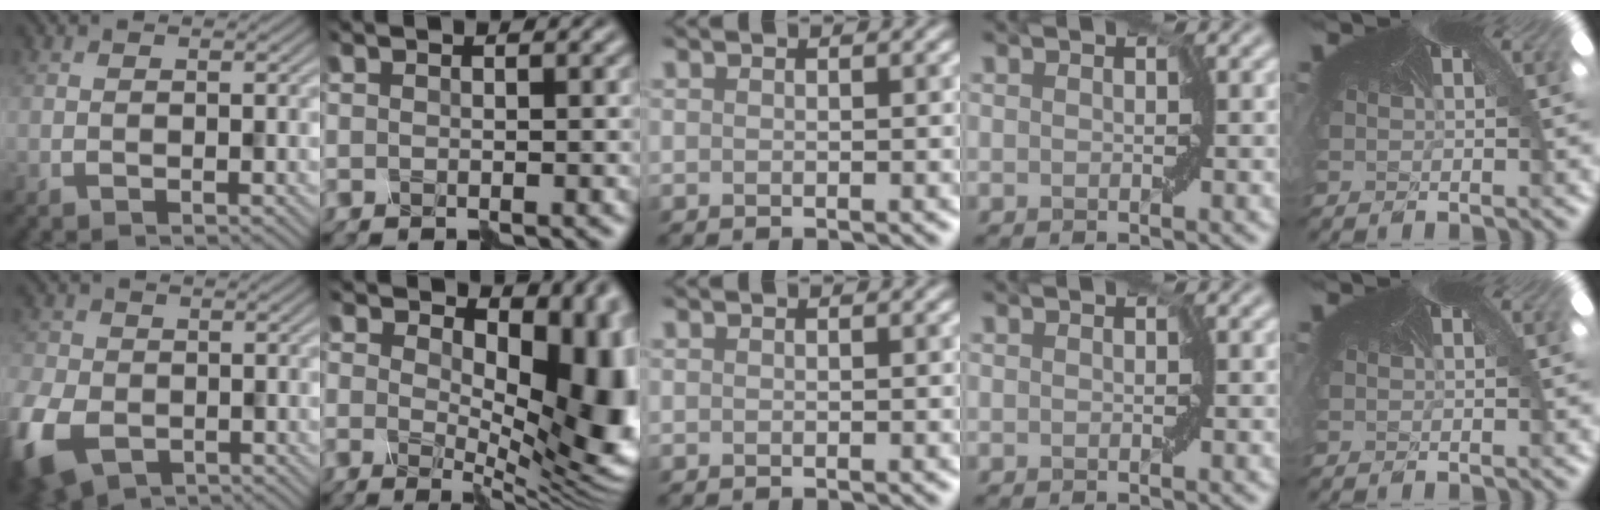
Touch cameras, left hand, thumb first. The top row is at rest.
{"thumb": {"total": 9.2, "force": [-4.2, 6.4, 5.1], "torque": [-0.140, -0.042, -0.075]}, "index": {"total": 11.1, "force": [1.4, 6.0, 9.3], "torque": [-0.111, -0.009, 0.030]}}